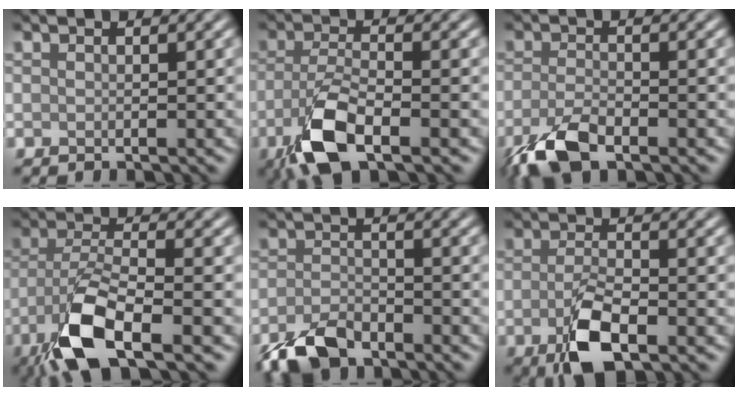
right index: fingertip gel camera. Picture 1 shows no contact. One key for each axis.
{"total": 6.4, "fx": -3.2, "fy": 2.3, "fz": 5.1, "tx": -0.112, "ty": -0.011, "tz": -0.069}
{"total": 5.1, "fx": -3.2, "fy": 1.7, "fz": 3.5, "tx": -0.077, "ty": -0.010, "tz": -0.071}
{"total": 8.1, "fx": -4.3, "fy": 2.6, "fz": 6.3, "tx": -0.131, "ty": -0.007, "tz": -0.092}
{"total": 4.5, "fx": -3.4, "fy": 1.8, "fz": 2.3, "tx": -0.043, "ty": -0.005, "tz": -0.071}
{"total": 5.4, "fx": -2.1, "fy": 2.1, "fz": 4.4, "tx": -0.090, "ty": -0.007, "tz": -0.042}